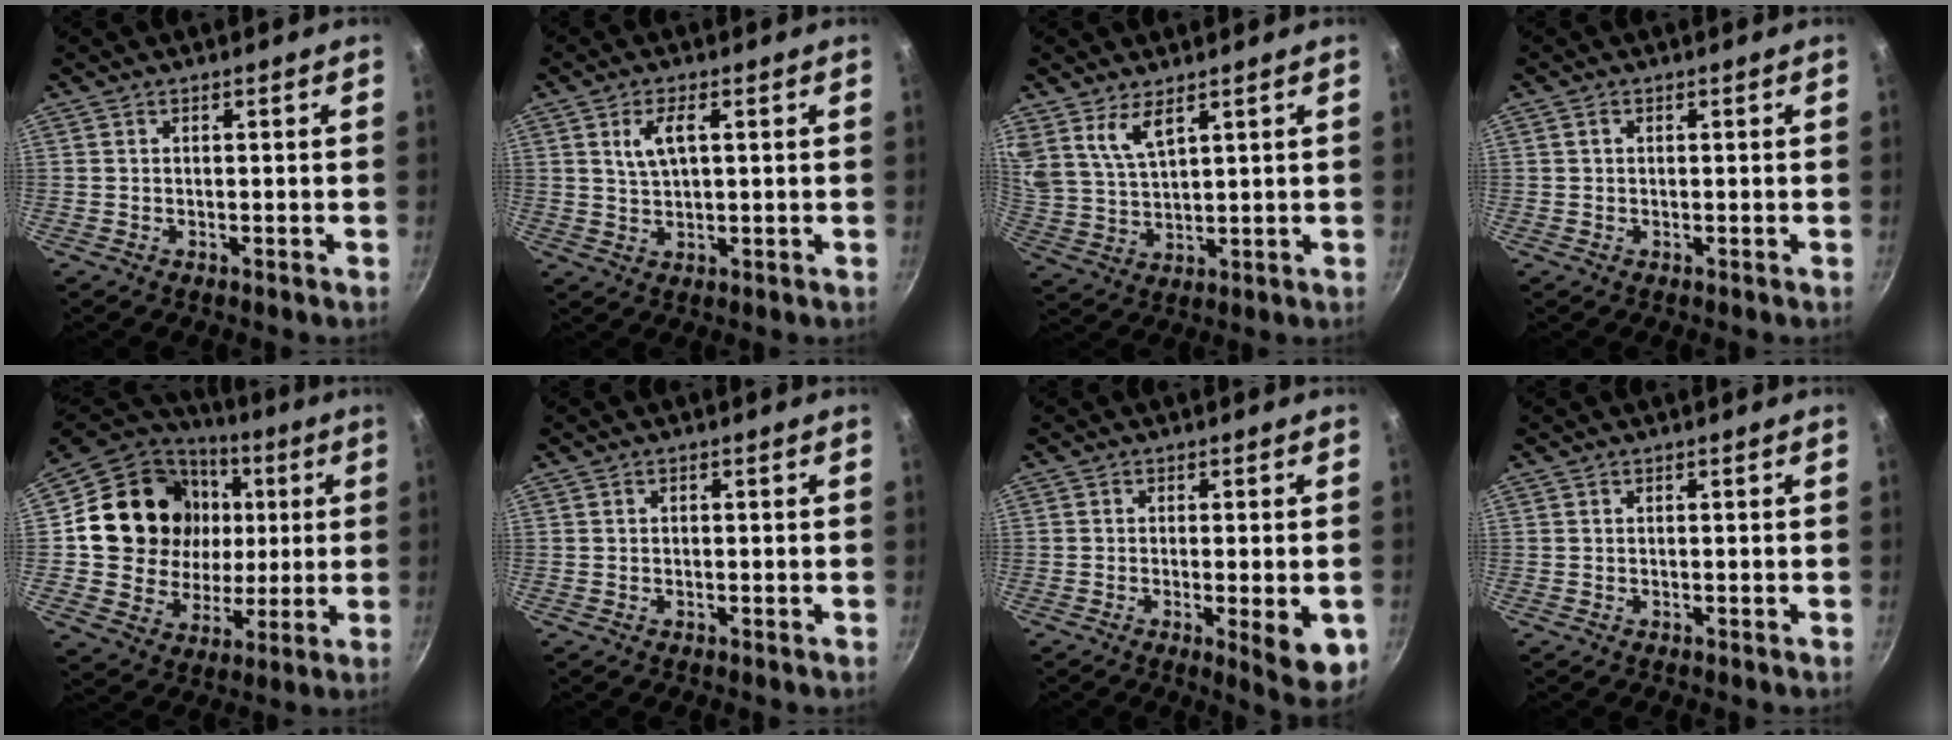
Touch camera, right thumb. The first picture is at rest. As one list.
[{"total": 5.0, "force": [1.5, 2.2, 4.2], "torque": [-0.075, 0.003, 0.031]}, {"total": 6.8, "force": [4.4, 2.6, 4.4], "torque": [-0.082, -0.030, 0.099]}, {"total": 0.9, "force": [0.2, 0.7, 0.5], "torque": [-0.007, 0.004, 0.003]}, {"total": 22.1, "force": [4.0, 18.9, 10.7], "torque": [-0.178, 0.008, 0.075]}, {"total": 0.5, "force": [0.1, 0.4, 0.3], "torque": [-0.004, 0.005, 0.002]}, {"total": 8.4, "force": [-2.1, 2.1, 7.8], "torque": [-0.095, -0.006, -0.023]}, {"total": 0.0}]